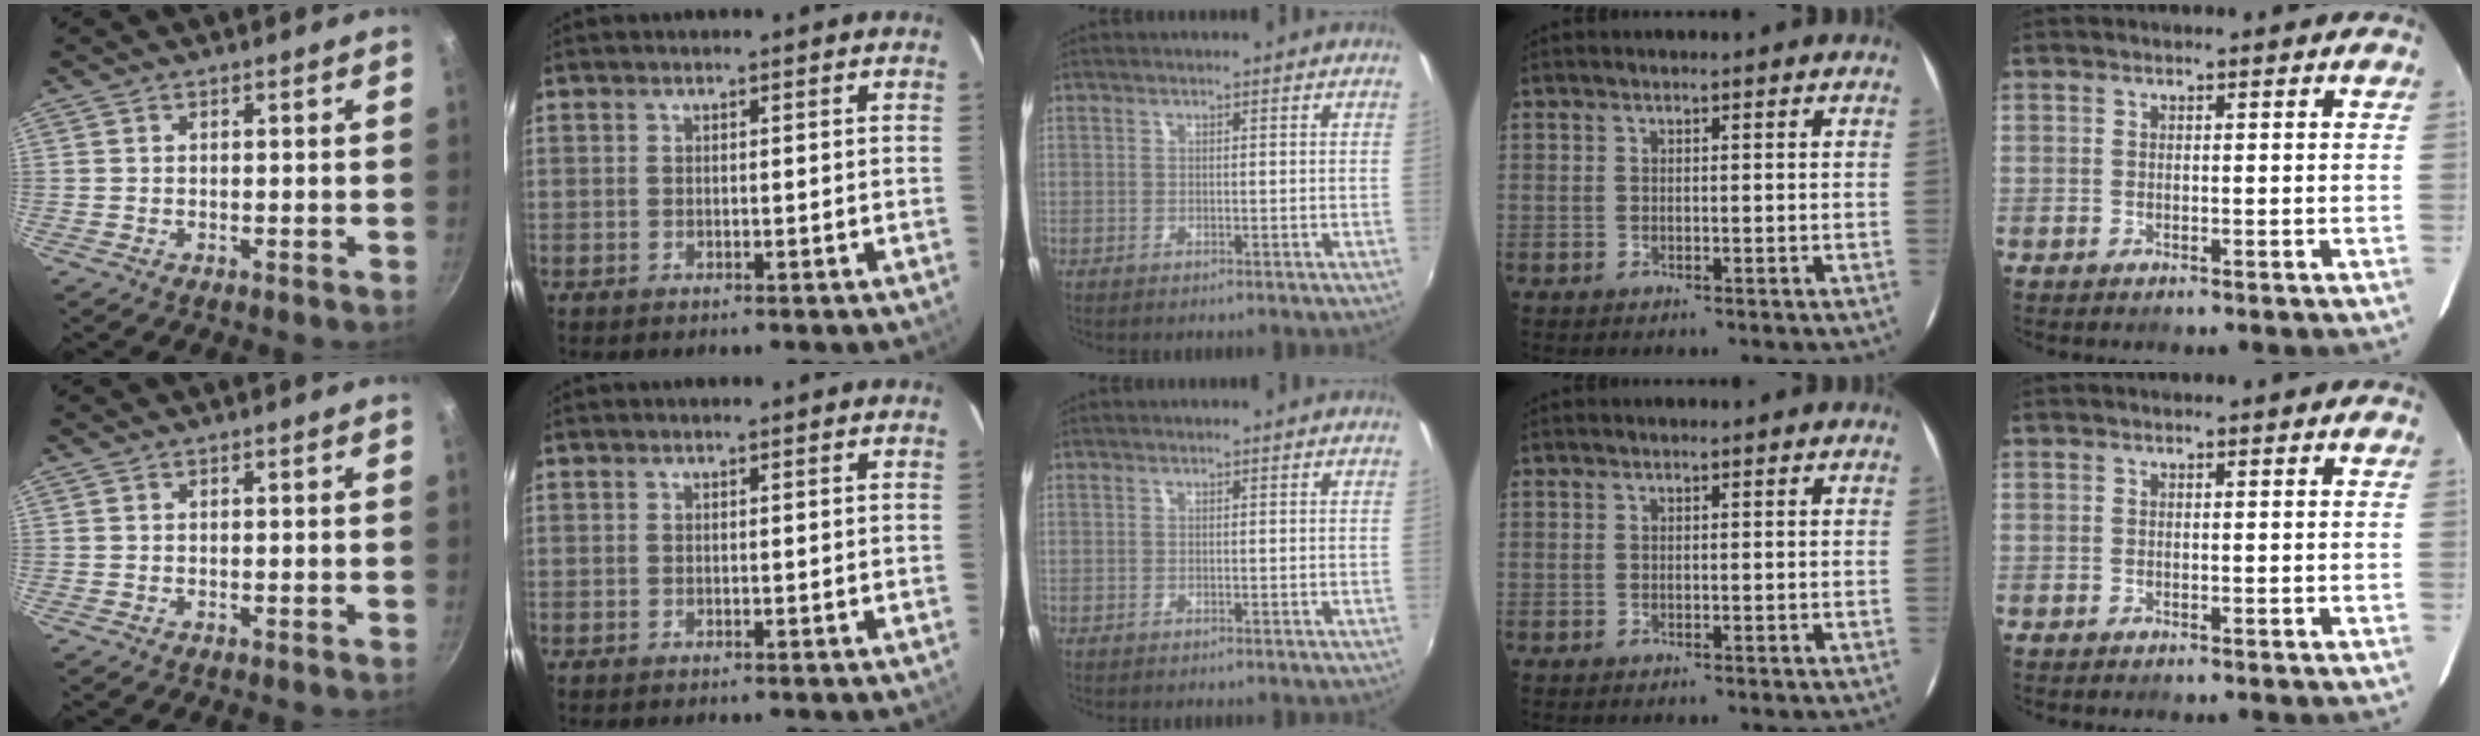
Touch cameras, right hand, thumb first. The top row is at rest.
{}